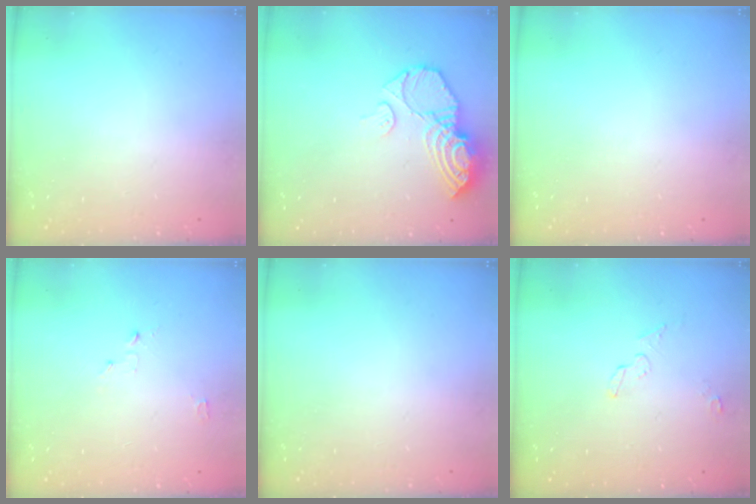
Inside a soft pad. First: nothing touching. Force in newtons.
{"total": 12.7, "press": 12.6, "slide": 1.9}
{"total": 0.0}
{"total": 2.7, "press": 2.6, "slide": 0.3}
{"total": 0.0}
{"total": 4.0, "press": 3.8, "slide": 1.3}